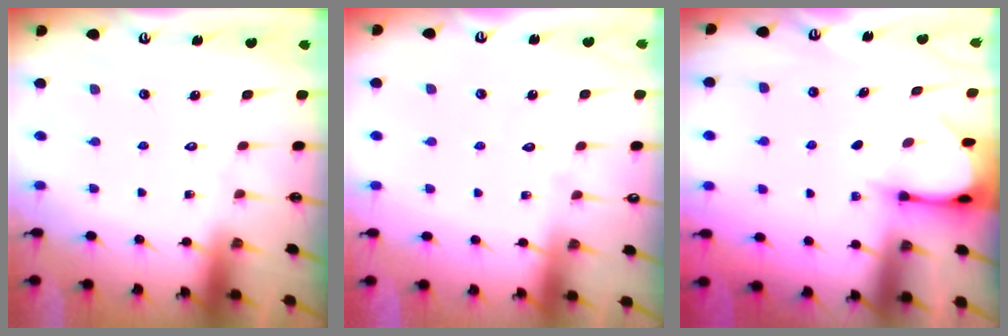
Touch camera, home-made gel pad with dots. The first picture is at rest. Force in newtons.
{"total": 1.8, "press": 1.8, "slide": 0.1}
{"total": 3.0, "press": 3.0, "slide": 0.2}